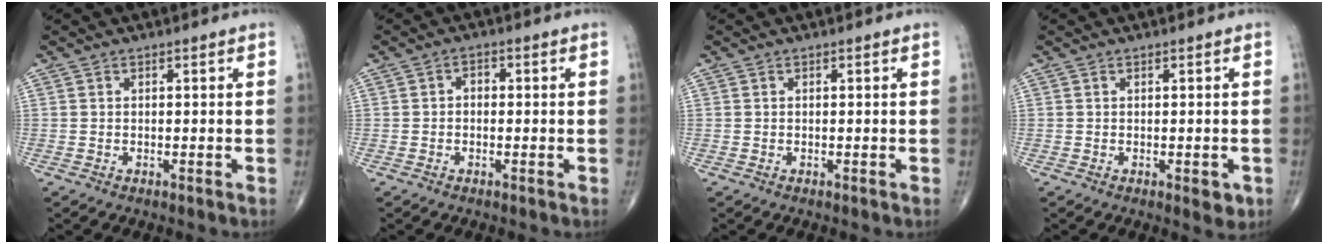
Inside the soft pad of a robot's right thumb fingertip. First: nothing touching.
{"total": 1.7, "force": [-0.1, 1.3, 1.1], "torque": [-0.010, 0.010, -0.009]}
{"total": 0.0}
{"total": 2.4, "force": [-0.7, 1.0, 2.0], "torque": [-0.014, -0.003, -0.006]}